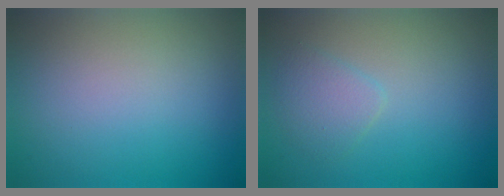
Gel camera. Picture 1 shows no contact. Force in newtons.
{"total": 1.9, "press": 1.9, "slide": 0.1}